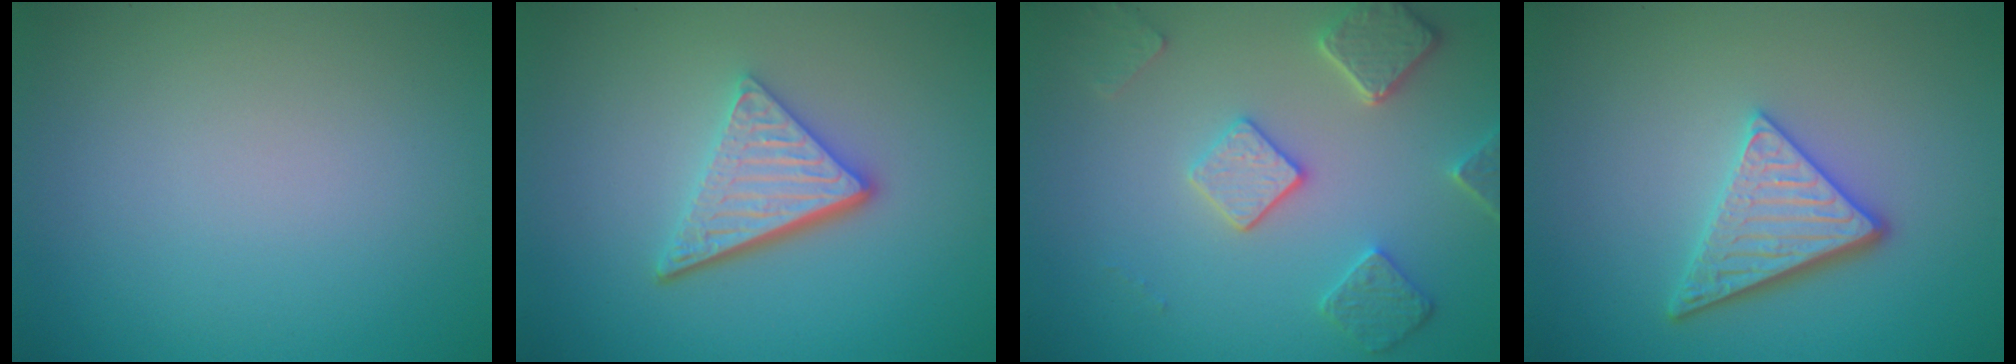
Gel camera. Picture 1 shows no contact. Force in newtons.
{"total": 4.8, "press": 3.4, "slide": 3.4}
{"total": 4.5, "press": 3.7, "slide": 2.6}
{"total": 4.0, "press": 3.4, "slide": 2.1}